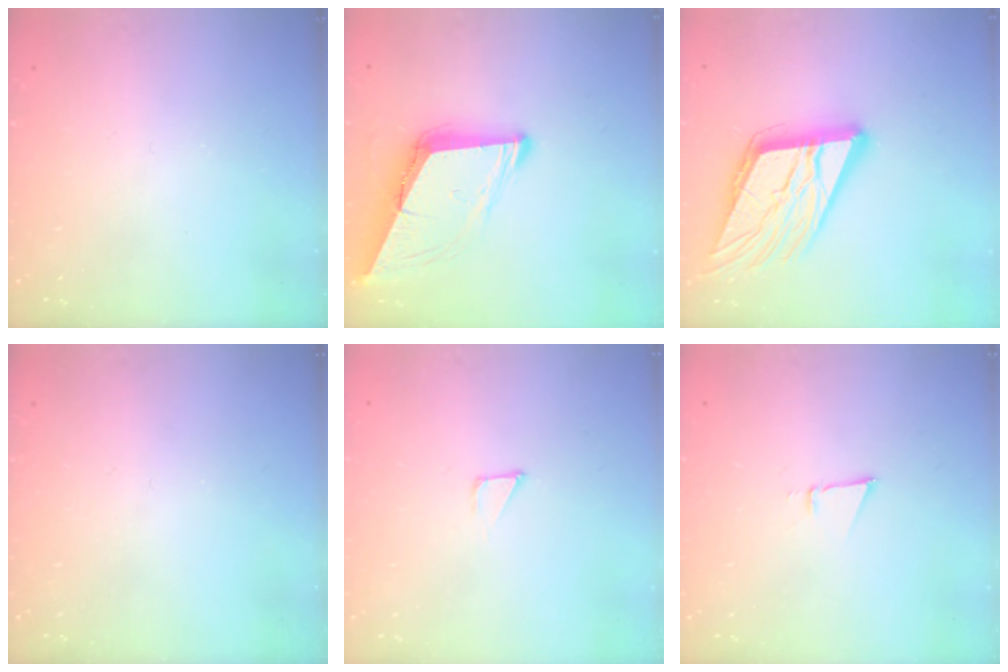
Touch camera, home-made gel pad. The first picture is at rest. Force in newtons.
{"total": 9.5, "press": 9.4, "slide": 1.6}
{"total": 18.7, "press": 18.4, "slide": 3.2}
{"total": 0.0}
{"total": 1.2, "press": 1.2, "slide": 0.0}
{"total": 2.6, "press": 2.5, "slide": 0.8}